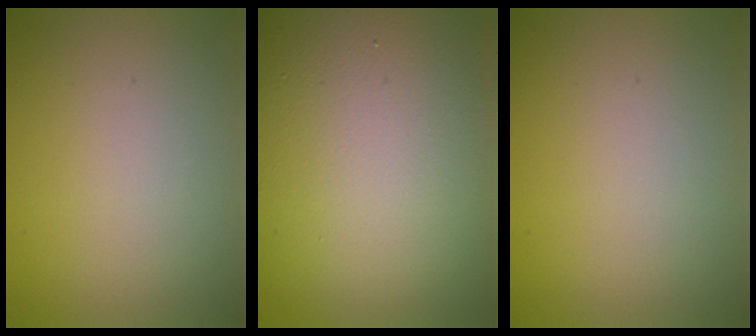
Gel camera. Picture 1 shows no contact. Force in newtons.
{"total": 17.0, "press": 17.0, "slide": 1.0}
{"total": 0.0}